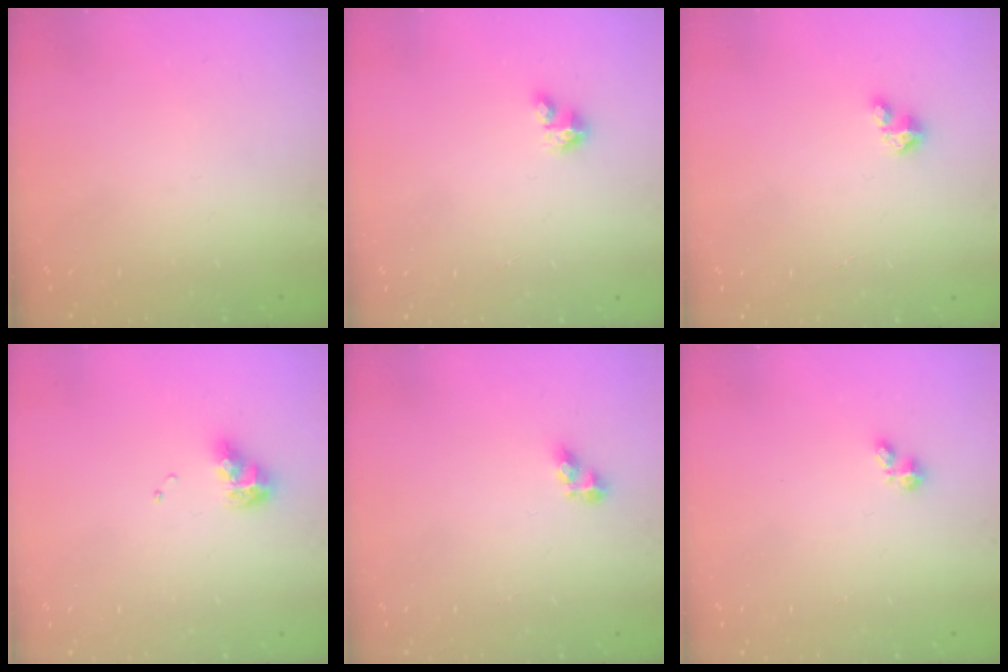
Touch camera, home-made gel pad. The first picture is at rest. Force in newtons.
{"total": 2.8, "press": 2.8, "slide": 0.2}
{"total": 1.5, "press": 1.5, "slide": 0.2}
{"total": 10.1, "press": 10.1, "slide": 1.0}
{"total": 5.0, "press": 5.0, "slide": 0.5}
{"total": 1.1, "press": 1.1, "slide": 0.3}